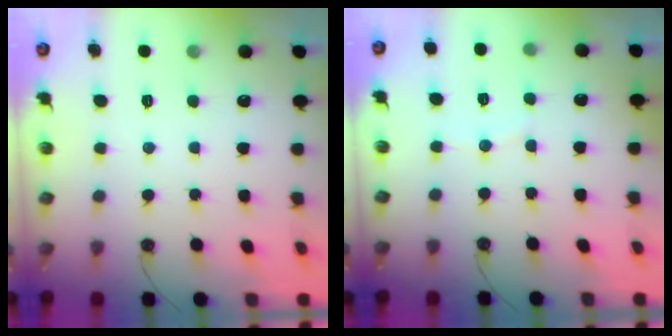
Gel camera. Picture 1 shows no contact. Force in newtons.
{"total": 3.0, "press": 2.9, "slide": 0.7}